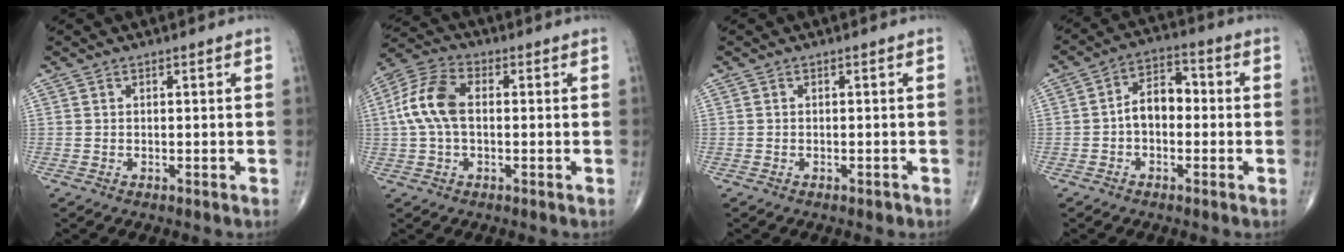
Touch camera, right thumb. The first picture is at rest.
{"total": 10.1, "force": [0.4, 5.9, 8.2], "torque": [-0.182, 0.026, 0.002]}
{"total": 0.7, "force": [-0.5, 0.4, 0.3], "torque": [-0.004, -0.001, -0.007]}
{"total": 7.4, "force": [-0.8, 4.9, 5.6], "torque": [-0.075, 0.030, -0.025]}